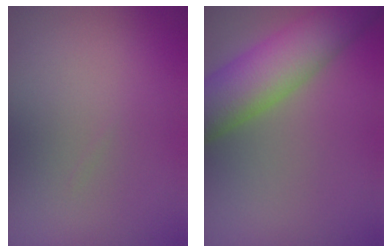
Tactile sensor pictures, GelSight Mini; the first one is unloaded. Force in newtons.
{"total": 8.6, "press": 8.6, "slide": 0.3}